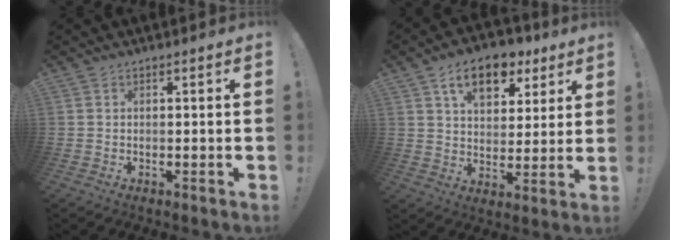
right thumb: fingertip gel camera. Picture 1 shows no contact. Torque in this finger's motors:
{"motor_torque": [0.84, 2.98, 0.77, 0.01, 0.09]}